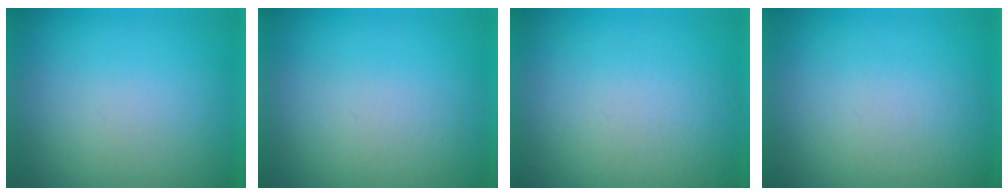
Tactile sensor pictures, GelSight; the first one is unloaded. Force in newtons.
{"total": 4.2}
{"total": 4.5}
{"total": 4.0}